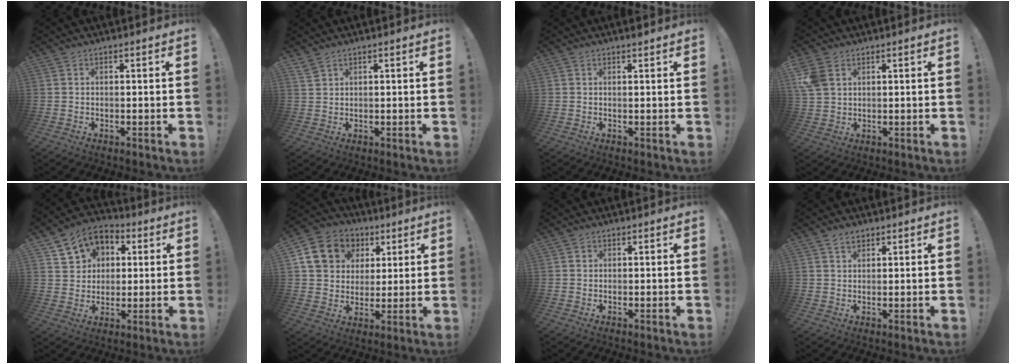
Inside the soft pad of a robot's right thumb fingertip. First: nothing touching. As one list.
[{"total": 2.2, "force": [1.8, 0.7, 1.0], "torque": [-0.027, -0.006, 0.035]}, {"total": 1.0, "force": [0.8, -0.2, 0.6], "torque": [-0.001, -0.004, 0.012]}, {"total": 6.2, "force": [2.6, 4.4, 3.5], "torque": [-0.075, -0.004, 0.052]}, {"total": 10.2, "force": [4.1, 8.9, 3.0], "torque": [-0.044, -0.020, 0.084]}, {"total": 14.6, "force": [5.6, 12.1, 5.9], "torque": [-0.076, -0.020, 0.120]}, {"total": 0.7, "force": [0.4, 0.5, 0.0], "torque": [0.001, -0.001, 0.008]}, {"total": 2.6, "force": [1.9, 1.5, 1.1], "torque": [-0.015, -0.006, 0.034]}]